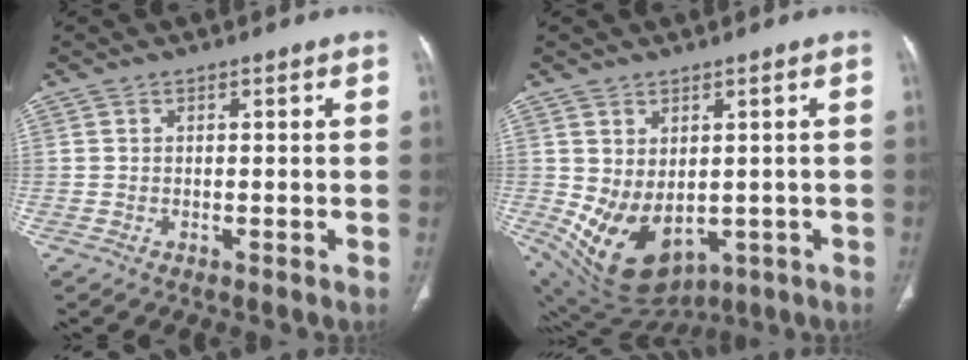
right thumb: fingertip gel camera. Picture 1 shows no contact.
{"total": 12.4, "force": [-1.8, 8.3, 9.0], "torque": [-0.145, -0.009, 0.008]}